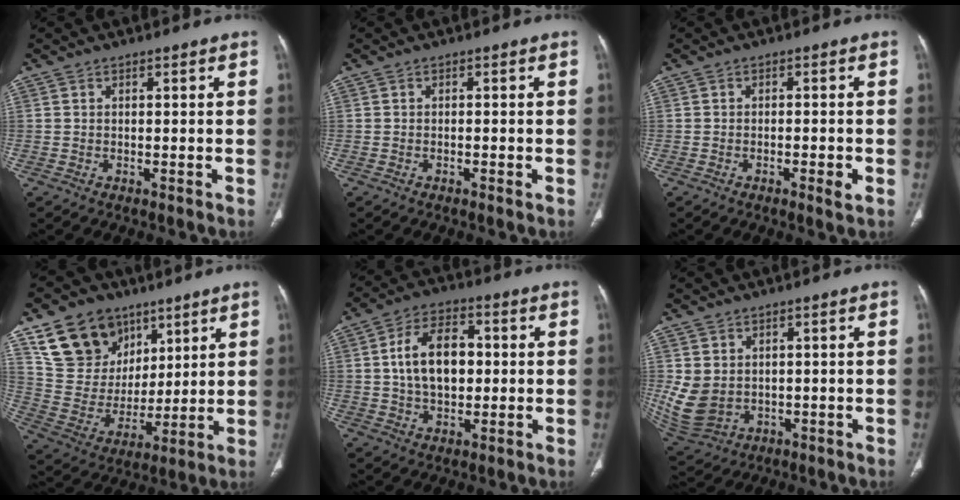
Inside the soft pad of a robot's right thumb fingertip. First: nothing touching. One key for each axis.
{"total": 0.9, "fx": -0.4, "fy": 0.3, "fz": 0.8, "tx": -0.017, "ty": 0.005, "tz": -0.004}
{"total": 2.6, "fx": -1.0, "fy": 0.7, "fz": 2.3, "tx": -0.043, "ty": 0.002, "tz": -0.016}
{"total": 15.4, "fx": 9.2, "fy": 11.2, "fz": 5.2, "tx": -0.061, "ty": -0.040, "tz": 0.182}
{"total": 12.2, "fx": 1.0, "fy": 7.7, "fz": 9.4, "tx": -0.141, "ty": 0.014, "tz": 0.016}
{"total": 8.6, "fx": 0.7, "fy": 6.9, "fz": 5.1, "tx": -0.102, "ty": -0.012, "tz": 0.038}